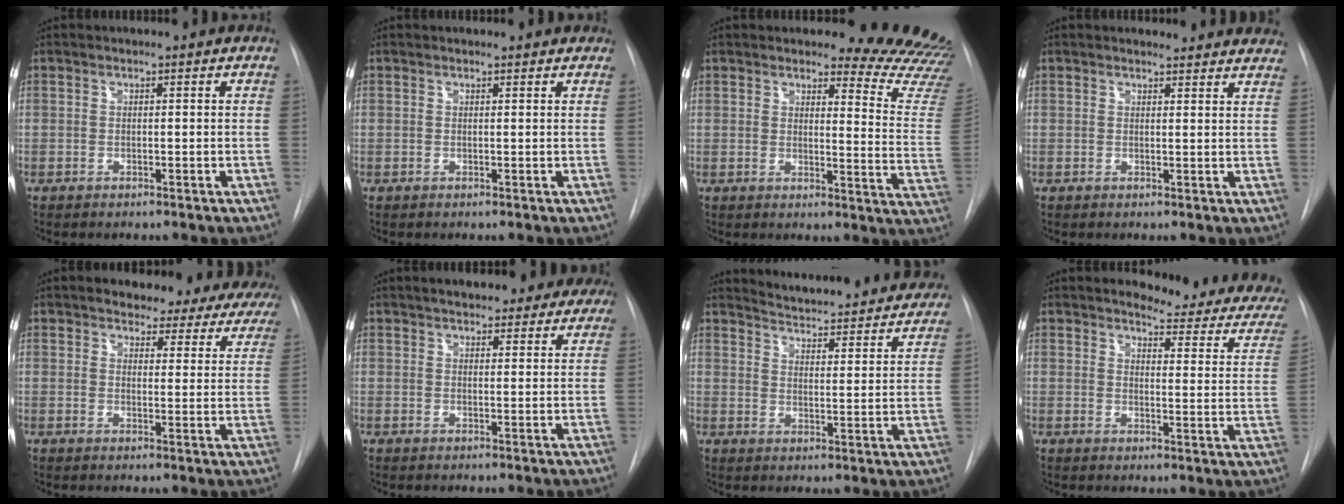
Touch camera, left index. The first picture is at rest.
{"total": 2.5, "force": [2.4, 0.5, 0.5], "torque": [-0.012, 0.010, 0.020]}
{"total": 15.1, "force": [14.8, 0.7, 2.5], "torque": [-0.002, -0.155, 0.134]}
{"total": 13.0, "force": [12.5, 2.5, 2.5], "torque": [-0.003, -0.020, 0.119]}
{"total": 14.7, "force": [13.4, 5.2, 3.2], "torque": [-0.010, -0.033, 0.130]}
{"total": 11.9, "force": [10.0, 4.5, 4.6], "torque": [-0.035, 0.018, 0.116]}
{"total": 22.4, "force": [21.3, 3.5, 6.1], "torque": [-0.081, -0.060, 0.255]}
{"total": 14.7, "force": [13.2, 3.6, 5.3], "torque": [-0.032, -0.063, 0.123]}